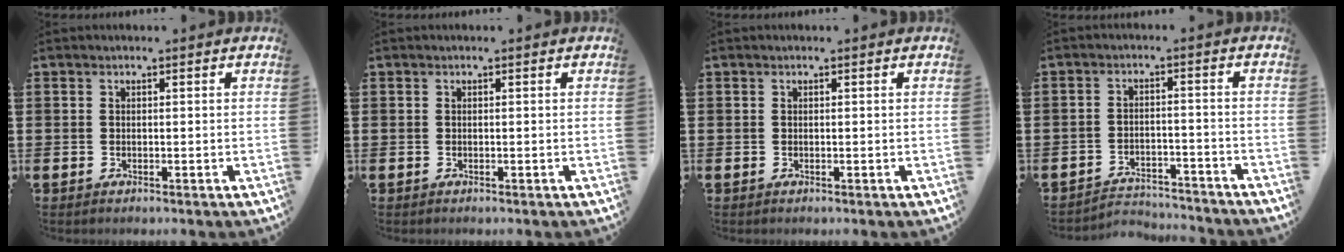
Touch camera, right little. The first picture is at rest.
{"total": 0.0}
{"total": 0.0}
{"total": 3.3, "force": [-3.3, 0.4, -0.1], "torque": [-0.006, 0.002, -0.071]}